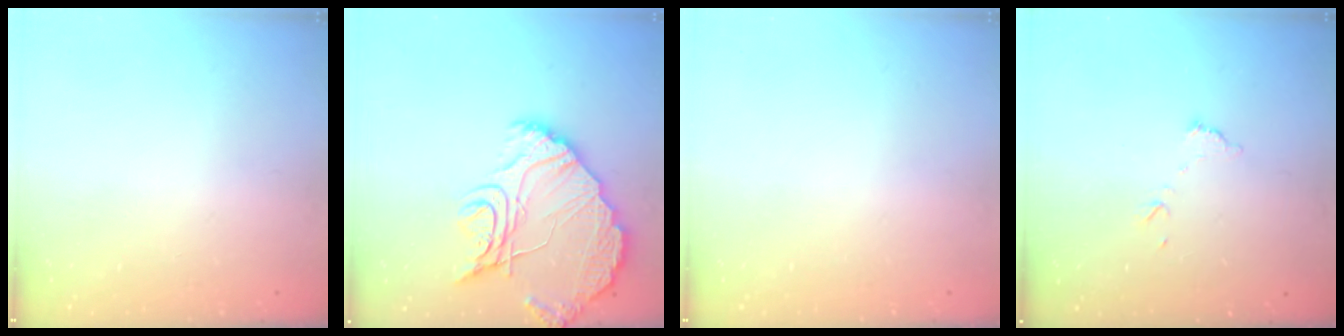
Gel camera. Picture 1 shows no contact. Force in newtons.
{"total": 14.9, "press": 14.8, "slide": 1.2}
{"total": 0.0}
{"total": 6.2, "press": 6.2, "slide": 0.2}